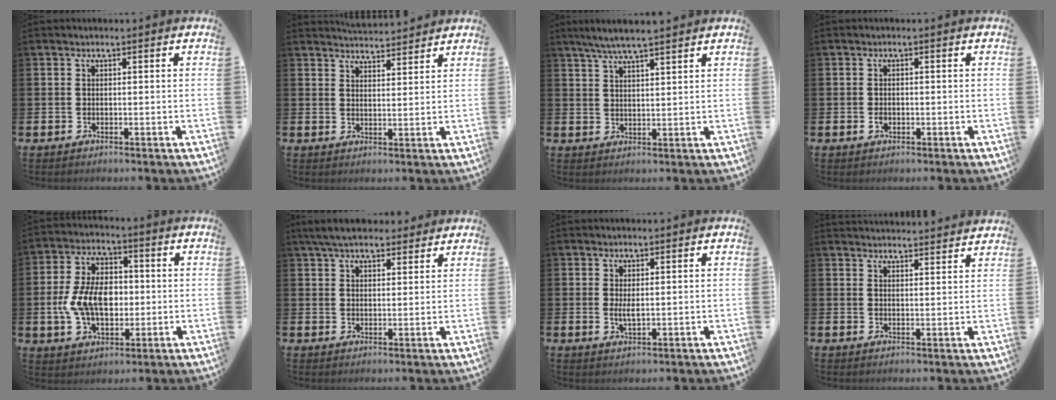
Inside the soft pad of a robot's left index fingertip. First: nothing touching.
{"total": 4.0, "force": [4.0, 0.2, -0.1], "torque": [-0.006, -0.021, 0.074]}
{"total": 5.5, "force": [4.9, 0.2, 2.4], "torque": [-0.056, -0.011, 0.088]}
{"total": 1.0, "force": [-0.4, 0.8, 0.6], "torque": [-0.012, 0.005, -0.009]}
{"total": 8.7, "force": [-0.2, 5.7, 6.6], "torque": [-0.144, 0.014, -0.007]}
{"total": 5.8, "force": [5.3, 1.6, 1.6], "torque": [-0.044, -0.012, 0.099]}
{"total": 1.9, "force": [0.6, 0.5, 1.7], "torque": [-0.023, -0.004, 0.007]}
{"total": 3.5, "force": [3.5, -0.1, -0.2], "torque": [-0.001, -0.023, 0.063]}